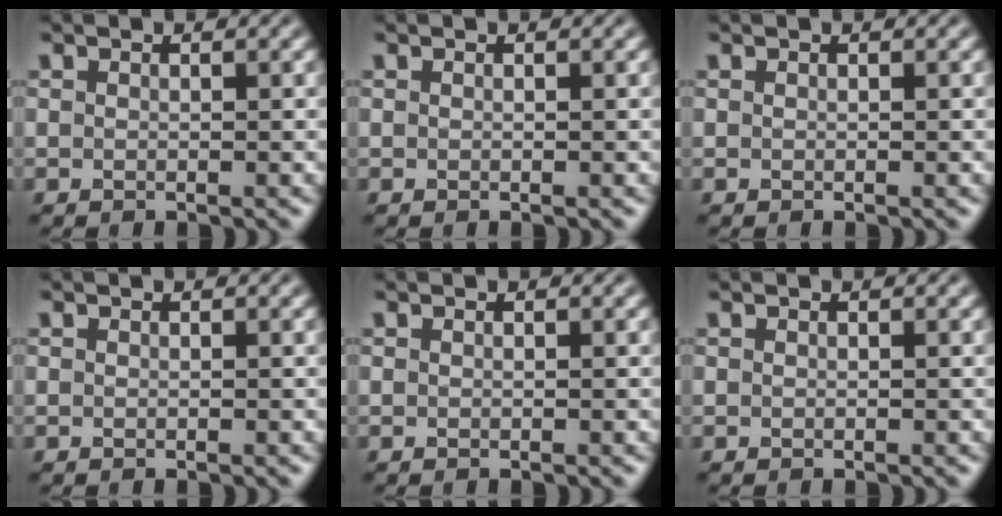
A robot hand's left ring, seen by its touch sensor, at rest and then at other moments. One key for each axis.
{"total": 0.0}
{"total": 0.0}
{"total": 0.0}
{"total": 0.0}
{"total": 0.0}